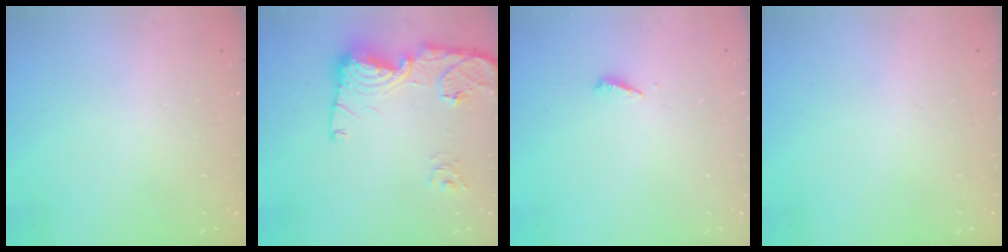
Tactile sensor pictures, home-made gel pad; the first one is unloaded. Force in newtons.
{"total": 17.1, "press": 17.0, "slide": 1.9}
{"total": 2.8, "press": 2.8, "slide": 0.2}
{"total": 0.0}